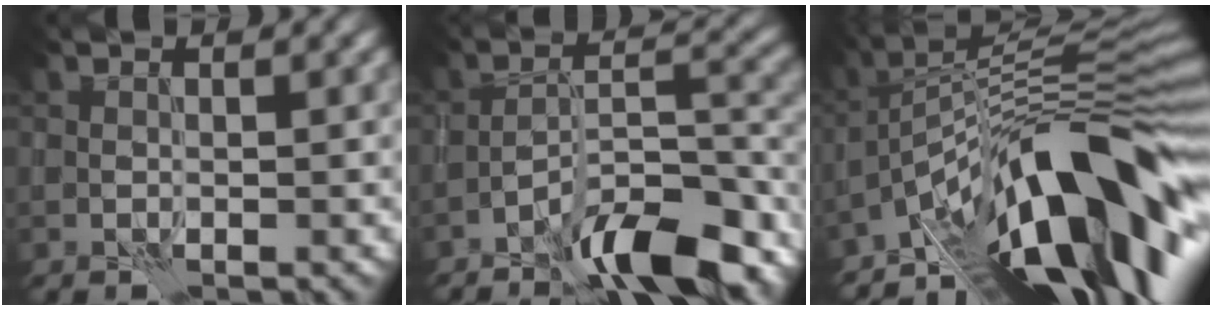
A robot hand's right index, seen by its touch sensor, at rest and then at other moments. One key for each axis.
{"total": 10.3, "fx": -6.9, "fy": 2.9, "fz": 7.0, "tx": -0.109, "ty": 0.008, "tz": -0.124}
{"total": 15.2, "fx": -7.0, "fy": 4.4, "fz": 12.8, "tx": -0.179, "ty": 0.034, "tz": -0.126}